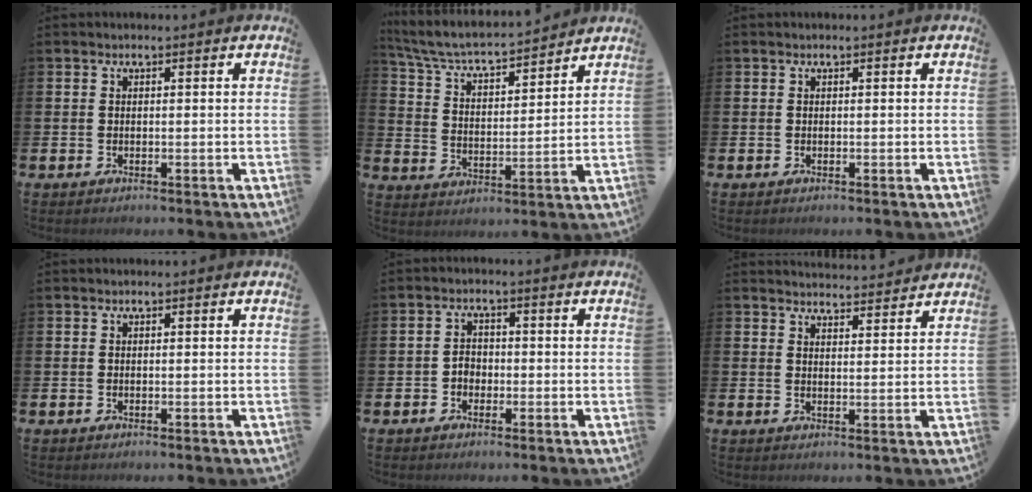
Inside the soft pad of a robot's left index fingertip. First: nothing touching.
{"total": 5.8, "force": [5.5, 0.7, 1.9], "torque": [-0.065, -0.046, 0.088]}
{"total": 0.0}
{"total": 0.0}
{"total": 2.1, "force": [-0.9, 1.7, 0.8], "torque": [-0.012, 0.005, -0.021]}
{"total": 3.7, "force": [3.7, 0.2, -0.1], "torque": [0.000, -0.025, 0.066]}